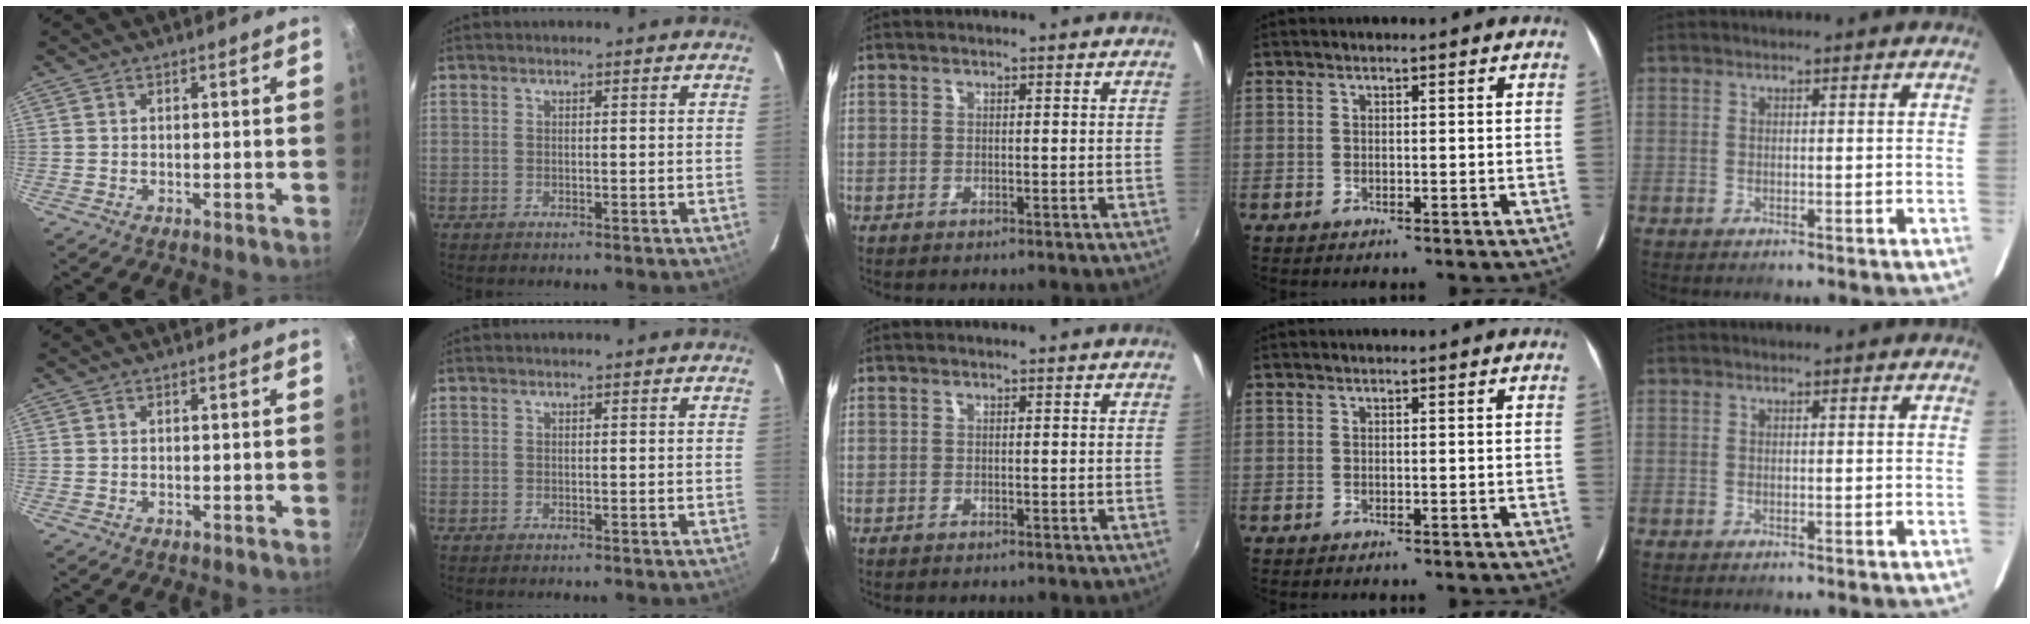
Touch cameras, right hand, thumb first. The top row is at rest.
{}